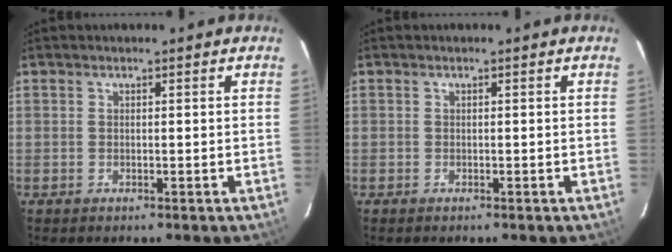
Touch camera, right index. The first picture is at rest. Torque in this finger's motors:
{"motor_torque": [-0.39, -0.17, -1.00, -0.21]}